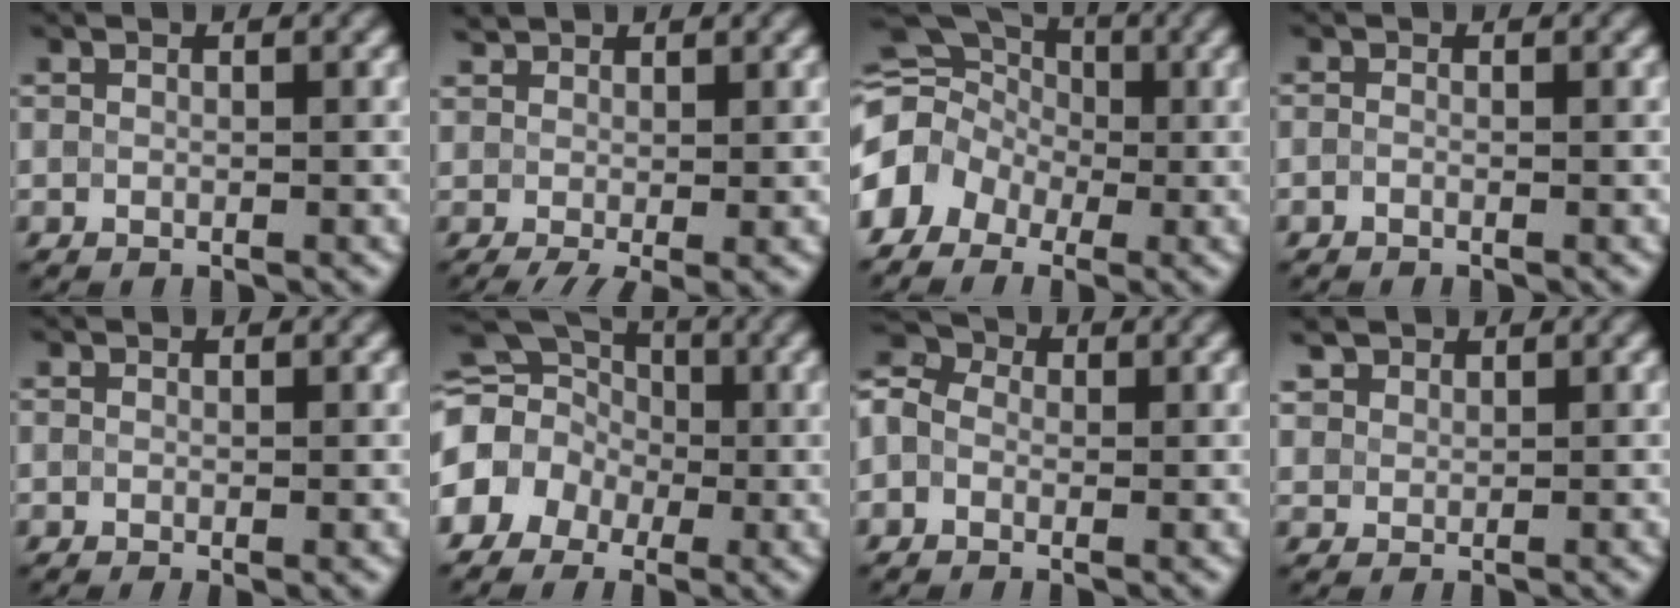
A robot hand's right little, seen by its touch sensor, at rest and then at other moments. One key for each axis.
{"total": 3.2, "fx": 0.1, "fy": 2.0, "fz": 2.4, "tx": -0.059, "ty": 0.000, "tz": 0.001}
{"total": 7.7, "fx": -1.7, "fy": 5.8, "fz": 4.7, "tx": -0.081, "ty": 0.011, "tz": -0.045}
{"total": 0.5, "fx": -0.4, "fy": -0.3, "fz": 0.2, "tx": -0.011, "ty": -0.001, "tz": -0.009}
{"total": 0.5, "fx": -0.1, "fy": 0.2, "fz": 0.5, "tx": -0.008, "ty": -0.002, "tz": -0.002}
{"total": 10.1, "fx": -0.7, "fy": 8.4, "fz": 5.5, "tx": -0.100, "ty": 0.022, "tz": -0.055}
{"total": 3.9, "fx": -0.2, "fy": 3.2, "fz": 2.2, "tx": -0.052, "ty": 0.026, "tz": -0.026}
{"total": 3.2, "fx": 2.3, "fy": 1.9, "fz": 1.0, "tx": -0.042, "ty": 0.006, "tz": 0.051}